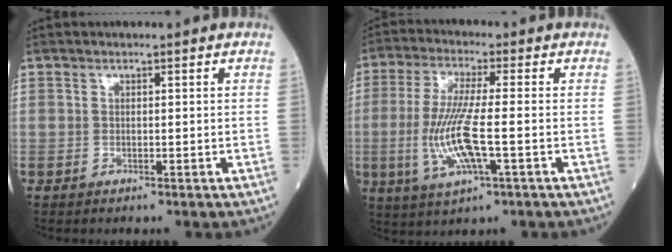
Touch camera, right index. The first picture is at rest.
{"total": 10.2, "force": [-2.2, 1.1, 9.9], "torque": [-0.208, -0.009, -0.045]}